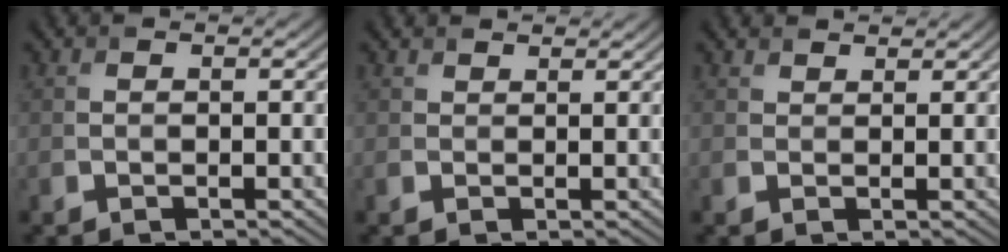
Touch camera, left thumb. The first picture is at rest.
{"total": 1.0, "force": [0.9, 0.1, -0.4], "torque": [0.011, -0.001, 0.013]}
{"total": 1.2, "force": [1.1, 0.3, -0.4], "torque": [0.007, 0.000, 0.020]}